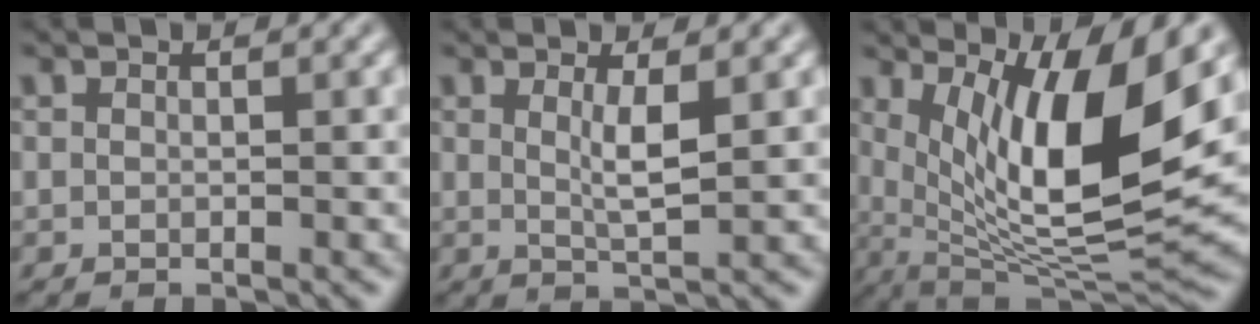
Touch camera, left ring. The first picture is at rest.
{"total": 2.4, "force": [0.7, 0.4, 2.2], "torque": [-0.040, -0.008, 0.014]}
{"total": 11.9, "force": [3.5, 3.3, 10.9], "torque": [-0.176, -0.012, 0.070]}